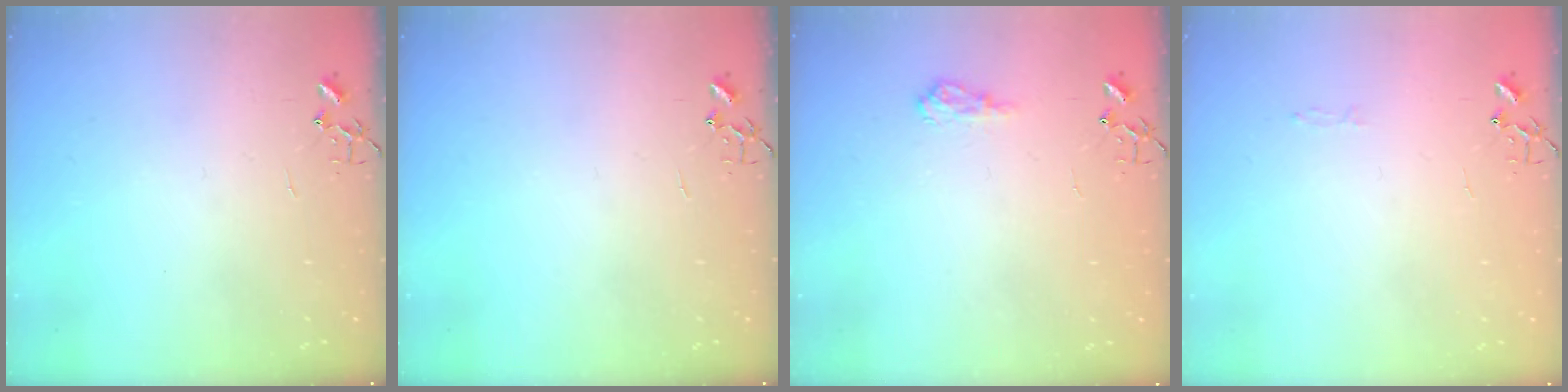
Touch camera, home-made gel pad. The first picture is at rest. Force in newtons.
{"total": 0.0}
{"total": 9.0, "press": 9.0, "slide": 0.9}
{"total": 2.6, "press": 2.6, "slide": 0.3}